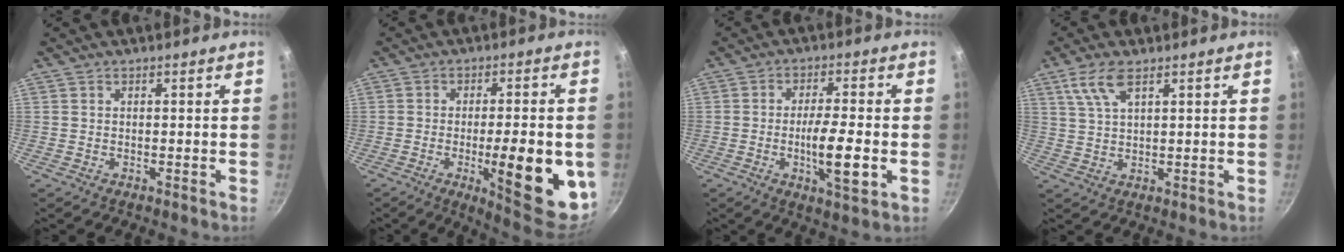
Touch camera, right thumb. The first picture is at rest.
{"total": 17.9, "force": [-4.0, 5.3, 16.7], "torque": [-0.194, -0.002, -0.048]}
{"total": 9.4, "force": [-2.1, 1.9, 9.0], "torque": [-0.154, 0.006, -0.035]}
{"total": 6.0, "force": [3.3, 1.9, 4.7], "torque": [-0.097, -0.010, 0.072]}